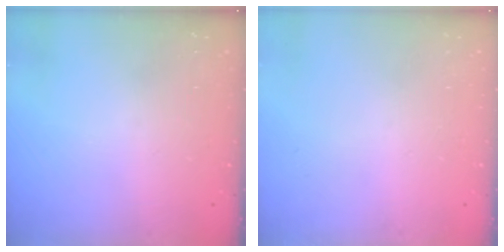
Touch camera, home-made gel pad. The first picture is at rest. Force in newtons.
{"total": 0.0}